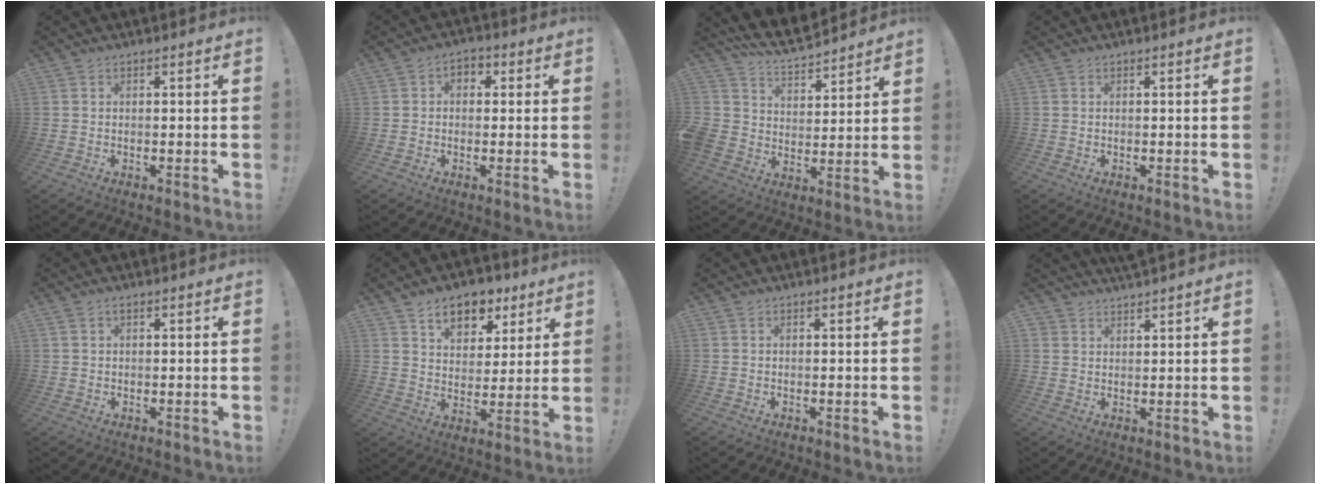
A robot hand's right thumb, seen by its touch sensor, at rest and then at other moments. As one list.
[{"total": 3.4, "force": [0.0, 2.6, 2.1], "torque": [-0.026, 0.006, -0.003]}, {"total": 9.2, "force": [7.3, 4.8, 2.7], "torque": [-0.064, -0.059, 0.143]}, {"total": 0.0}, {"total": 1.1, "force": [0.4, 0.8, 0.6], "torque": [-0.014, 0.004, 0.009]}, {"total": 11.0, "force": [6.8, 7.0, 5.0], "torque": [-0.067, -0.039, 0.126]}, {"total": 0.0}, {"total": 2.7, "force": [2.7, 0.3, -0.2], "torque": [0.004, -0.021, 0.051]}]